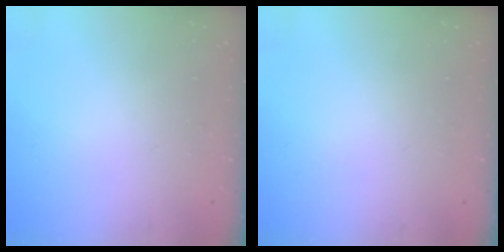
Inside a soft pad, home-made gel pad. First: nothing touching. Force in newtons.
{"total": 0.0}